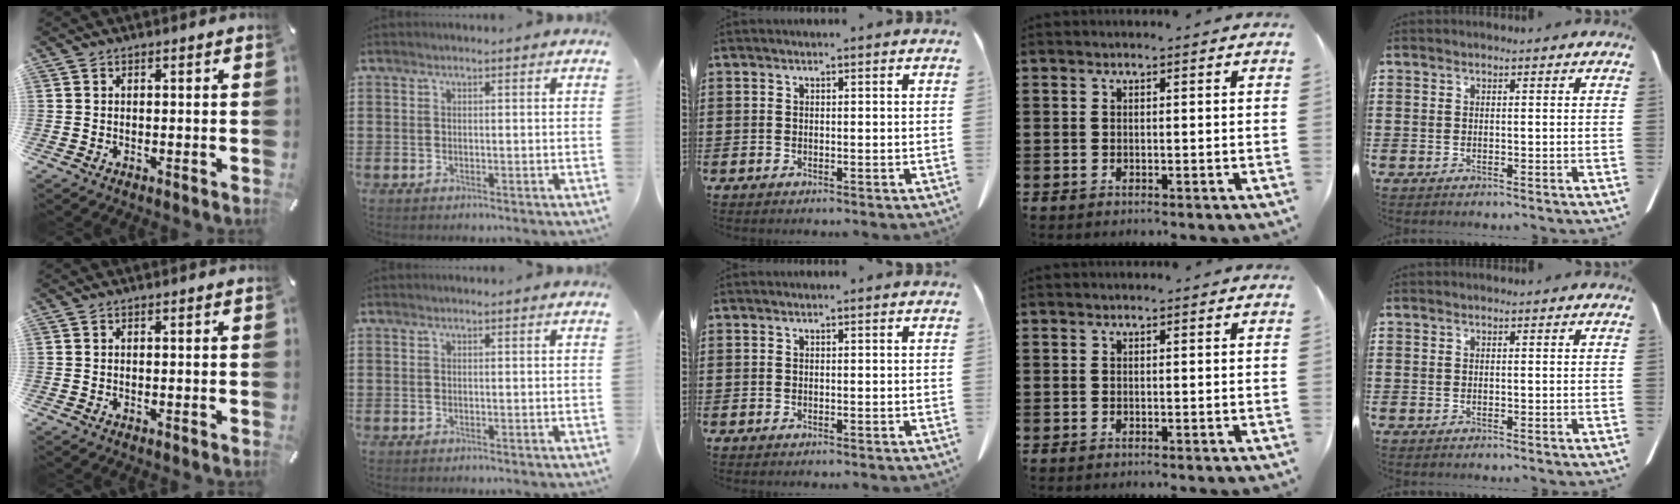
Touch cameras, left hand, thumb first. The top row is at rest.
{}